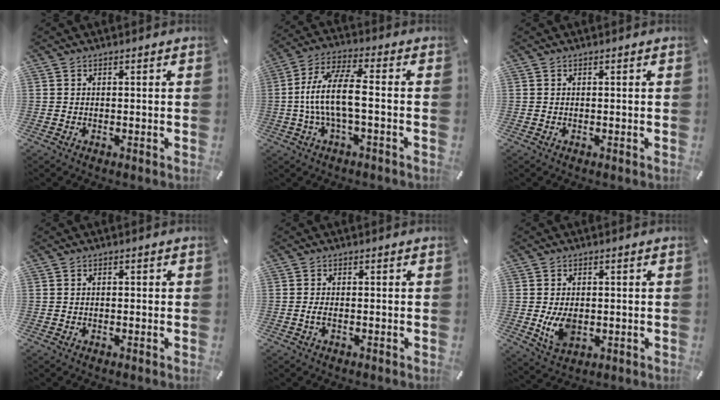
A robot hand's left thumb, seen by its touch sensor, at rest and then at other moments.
{"total": 12.1, "force": [-1.4, 3.9, 11.4], "torque": [-0.232, -0.001, -0.030]}
{"total": 0.0}
{"total": 0.7, "force": [-0.2, 0.4, 0.5], "torque": [-0.010, 0.002, -0.005]}
{"total": 1.8, "force": [-0.6, 0.7, 1.5], "torque": [-0.035, -0.001, -0.013]}
{"total": 6.8, "force": [-0.6, 4.7, 4.8], "torque": [-0.102, -0.010, -0.015]}